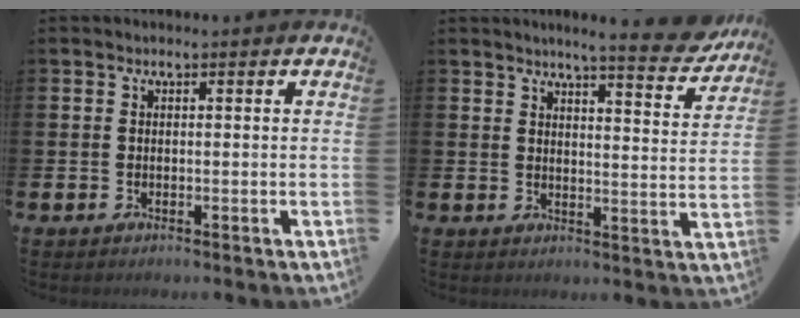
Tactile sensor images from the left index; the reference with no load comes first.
{"total": 6.1, "force": [5.6, 0.1, 2.4], "torque": [-0.042, -0.034, 0.091]}